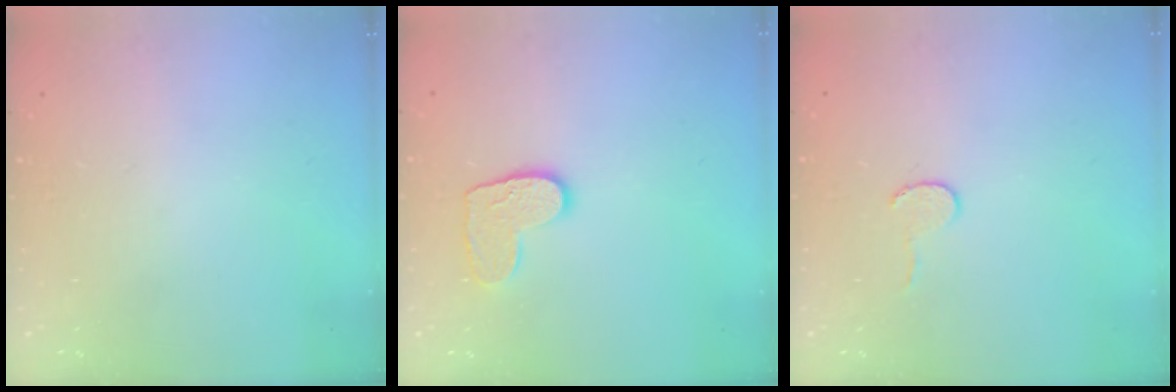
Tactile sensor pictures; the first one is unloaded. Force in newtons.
{"total": 8.9, "press": 8.9, "slide": 0.4}
{"total": 3.7, "press": 3.7, "slide": 0.4}